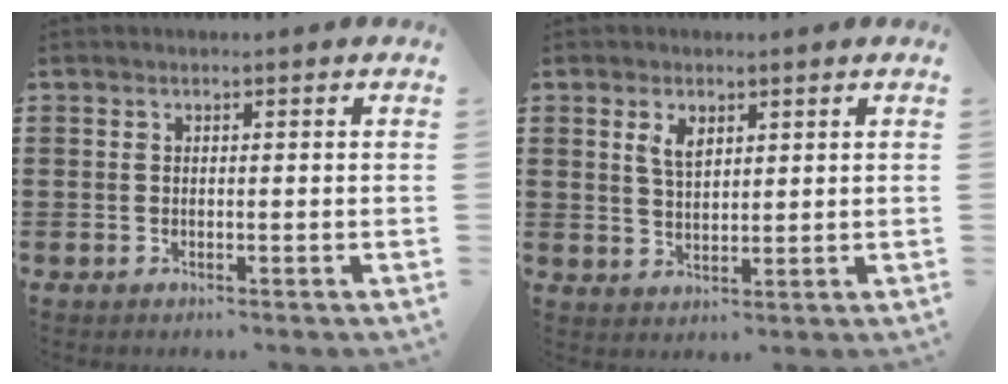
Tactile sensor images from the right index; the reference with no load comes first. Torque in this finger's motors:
{"motor_torque": [0.47, 0.07, 0.27, 0.04]}